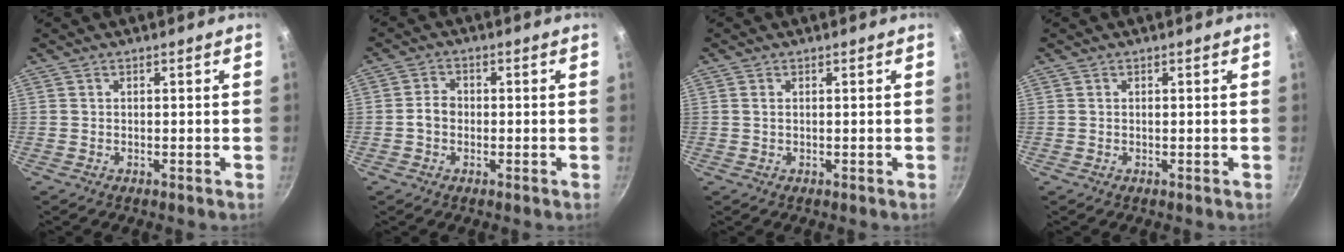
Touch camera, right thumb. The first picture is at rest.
{"total": 3.3, "force": [-0.5, 2.6, 2.0], "torque": [-0.026, 0.015, -0.012]}
{"total": 0.9, "force": [0.2, 0.5, 0.7], "torque": [-0.014, 0.000, 0.003]}
{"total": 0.0}